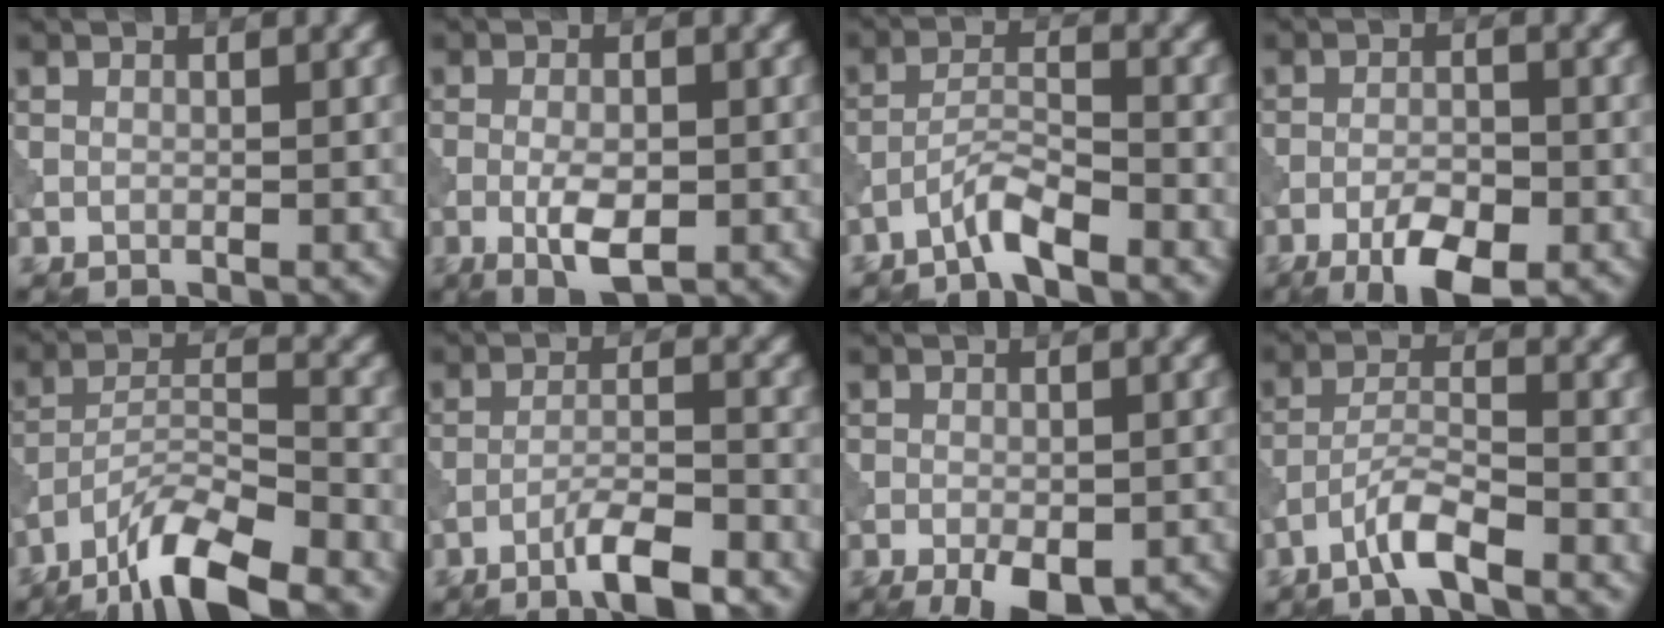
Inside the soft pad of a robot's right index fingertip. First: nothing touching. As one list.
[{"total": 3.7, "force": [-1.0, 1.5, 3.2], "torque": [-0.060, -0.003, -0.019]}, {"total": 3.1, "force": [-2.5, 0.3, 1.8], "torque": [-0.035, 0.011, -0.056]}, {"total": 5.4, "force": [-3.1, 1.9, 4.0], "torque": [-0.069, 0.001, -0.054]}, {"total": 9.1, "force": [-6.9, 2.1, 5.5], "torque": [-0.094, 0.005, -0.129]}, {"total": 4.9, "force": [-3.4, 0.5, 3.5], "torque": [-0.061, 0.008, -0.064]}, {"total": 6.0, "force": [-3.5, 2.3, 4.3], "torque": [-0.057, -0.002, -0.049]}, {"total": 3.6, "force": [-2.6, 0.4, 2.5], "torque": [-0.048, 0.010, -0.059]}]